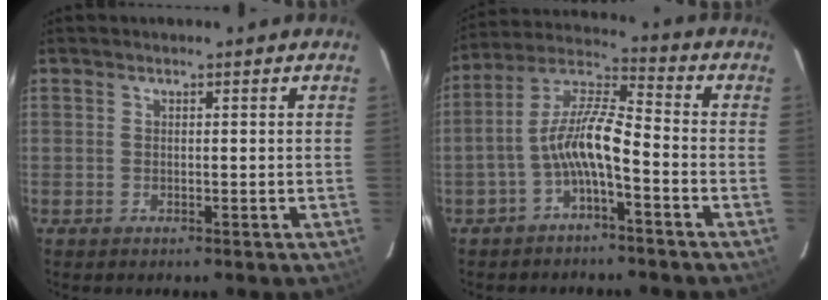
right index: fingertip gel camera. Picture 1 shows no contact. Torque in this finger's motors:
{"motor_torque": [1.32, -0.78, 0.83, 0.21]}